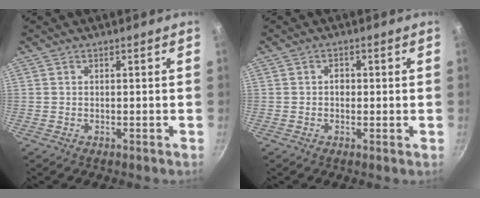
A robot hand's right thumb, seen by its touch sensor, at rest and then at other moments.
{"total": 0.6, "force": [-0.1, 0.5, 0.3], "torque": [0.001, -0.002, -0.004]}